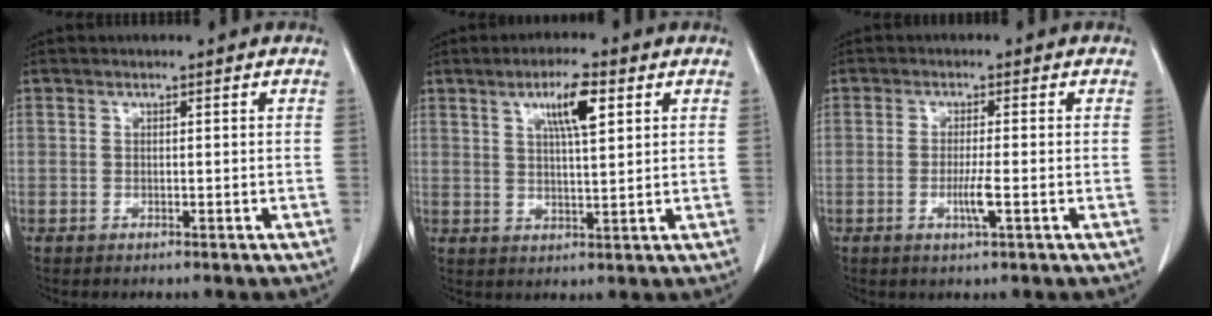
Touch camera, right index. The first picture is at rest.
{"total": 6.6, "force": [3.0, 1.1, 5.8], "torque": [-0.101, 0.003, 0.050]}
{"total": 3.3, "force": [-1.0, -0.1, 3.1], "torque": [-0.060, -0.006, -0.020]}